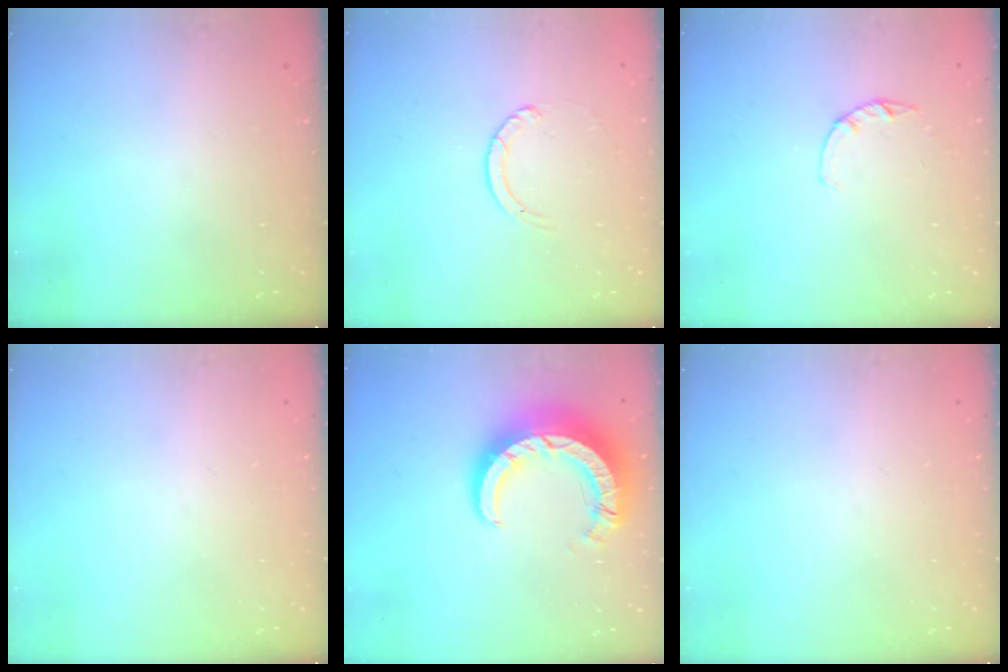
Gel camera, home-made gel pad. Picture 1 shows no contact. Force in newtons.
{"total": 2.4, "press": 2.4, "slide": 0.2}
{"total": 2.2, "press": 2.2, "slide": 0.4}
{"total": 0.0}
{"total": 11.5, "press": 11.5, "slide": 1.1}
{"total": 0.0}